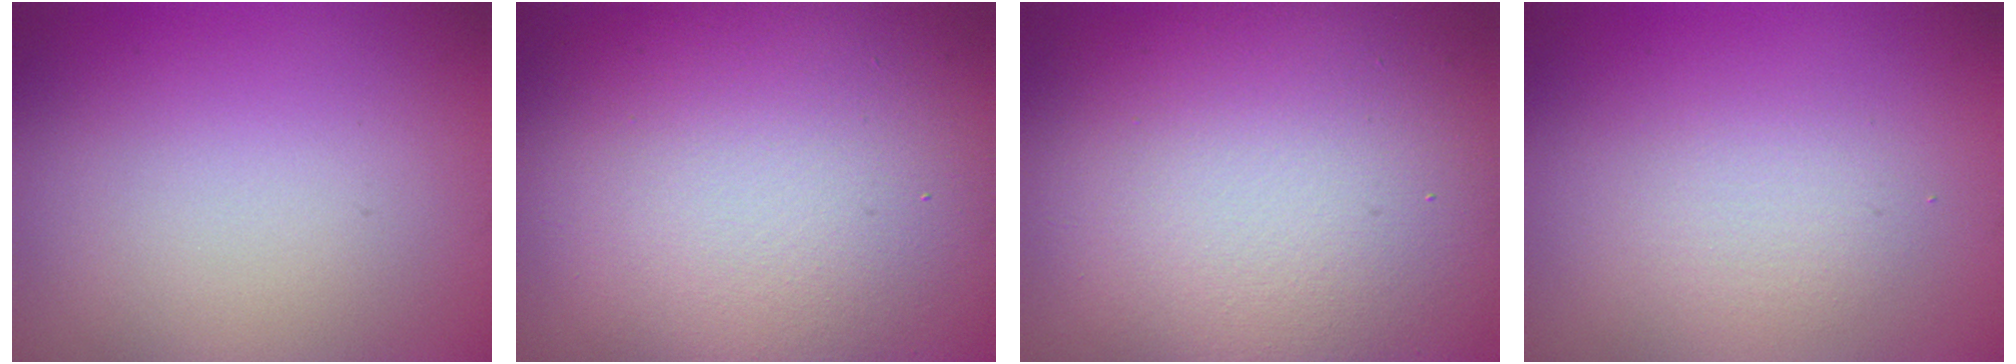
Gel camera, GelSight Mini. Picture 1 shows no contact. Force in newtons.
{"total": 16.1, "press": 16.1, "slide": 1.2}
{"total": 15.4, "press": 15.3, "slide": 1.0}
{"total": 1.7, "press": 1.7, "slide": 0.1}